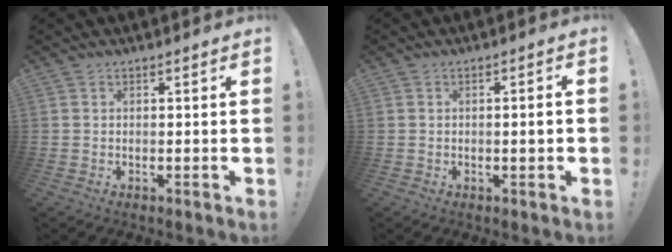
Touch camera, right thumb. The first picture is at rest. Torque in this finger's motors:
{"motor_torque": [0.26, -0.32, 0.06, 0.30, 0.10]}